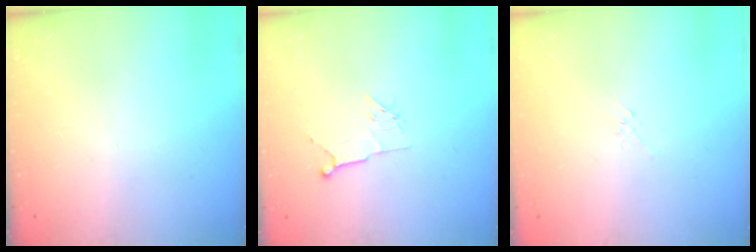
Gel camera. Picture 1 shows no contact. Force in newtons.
{"total": 5.5, "press": 5.4, "slide": 0.8}
{"total": 2.1, "press": 2.0, "slide": 0.6}